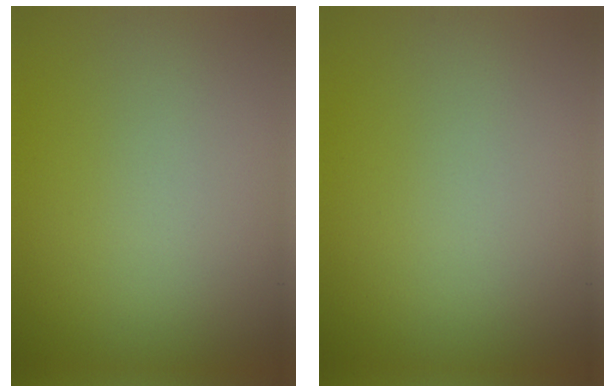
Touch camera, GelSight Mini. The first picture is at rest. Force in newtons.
{"total": 0.0}